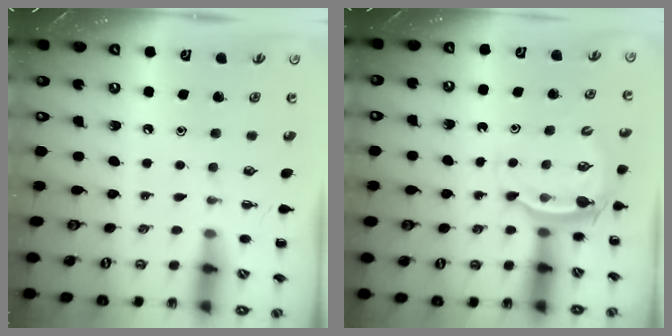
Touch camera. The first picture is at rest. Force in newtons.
{"total": 5.0, "press": 5.0, "slide": 0.3}